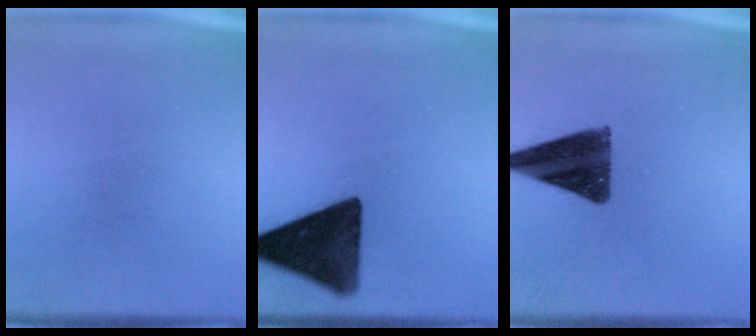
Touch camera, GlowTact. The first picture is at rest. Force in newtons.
{"total": 14.9}
{"total": 12.2}